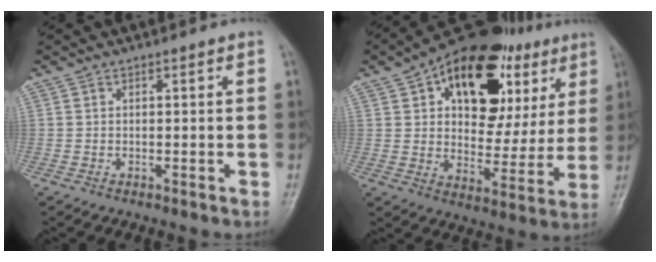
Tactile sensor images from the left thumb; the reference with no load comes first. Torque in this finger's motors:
{"motor_torque": [0.66, 1.05, 1.47, -1.32, 0.24]}